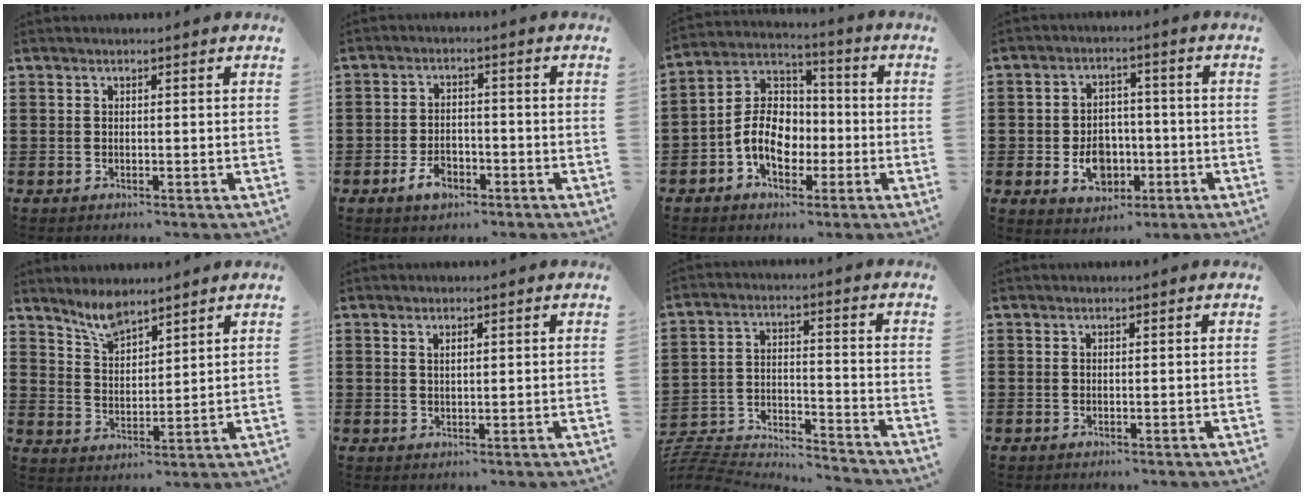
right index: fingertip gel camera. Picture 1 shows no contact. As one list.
[{"total": 4.0, "force": [-2.3, 2.2, 2.4], "torque": [-0.056, 0.000, -0.046]}, {"total": 9.3, "force": [-2.7, 6.7, 5.9], "torque": [-0.137, 0.010, -0.056]}, {"total": 6.8, "force": [-1.6, 5.3, 3.9], "torque": [-0.066, 0.007, -0.028]}, {"total": 5.4, "force": [4.7, 1.5, 2.2], "torque": [-0.057, -0.009, 0.088]}, {"total": 1.2, "force": [0.6, 0.5, 1.0], "torque": [-0.020, 0.005, 0.010]}, {"total": 5.2, "force": [-5.2, 0.5, 0.6], "torque": [-0.032, -0.009, -0.113]}, {"total": 0.0}]